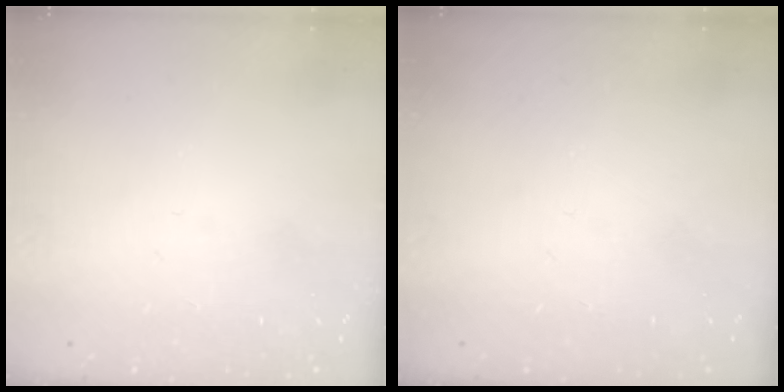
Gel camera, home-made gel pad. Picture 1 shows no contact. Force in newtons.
{"total": 0.0}